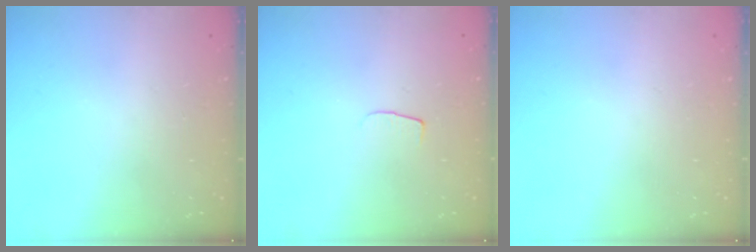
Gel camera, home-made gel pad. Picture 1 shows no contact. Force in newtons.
{"total": 4.3, "press": 4.3, "slide": 0.4}
{"total": 0.0}